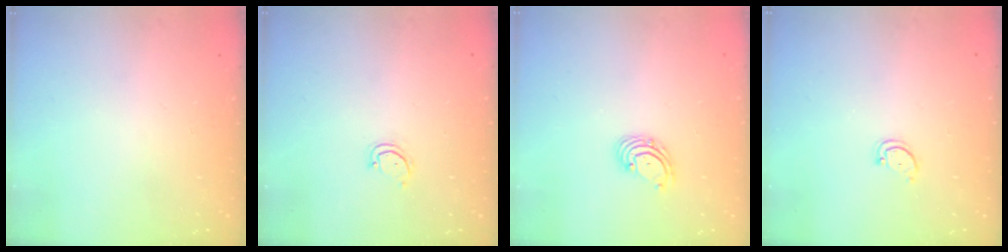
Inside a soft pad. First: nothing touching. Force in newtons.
{"total": 2.9, "press": 2.9, "slide": 0.3}
{"total": 3.4, "press": 3.3, "slide": 0.5}
{"total": 2.9, "press": 2.9, "slide": 0.4}